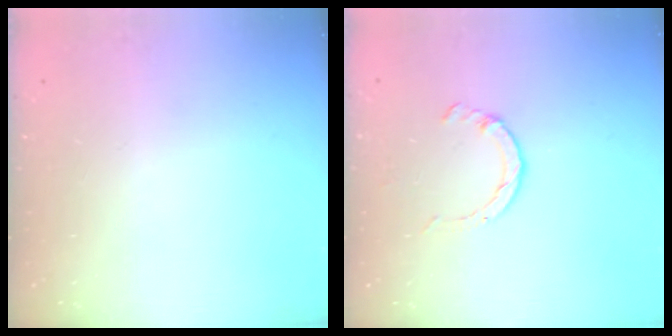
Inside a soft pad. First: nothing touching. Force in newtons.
{"total": 2.6, "press": 2.6, "slide": 0.4}